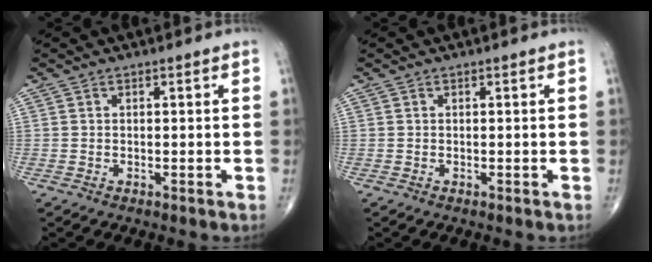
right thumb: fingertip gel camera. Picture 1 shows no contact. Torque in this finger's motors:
{"motor_torque": [0.02, -0.02, 0.14, 0.02, -0.01]}